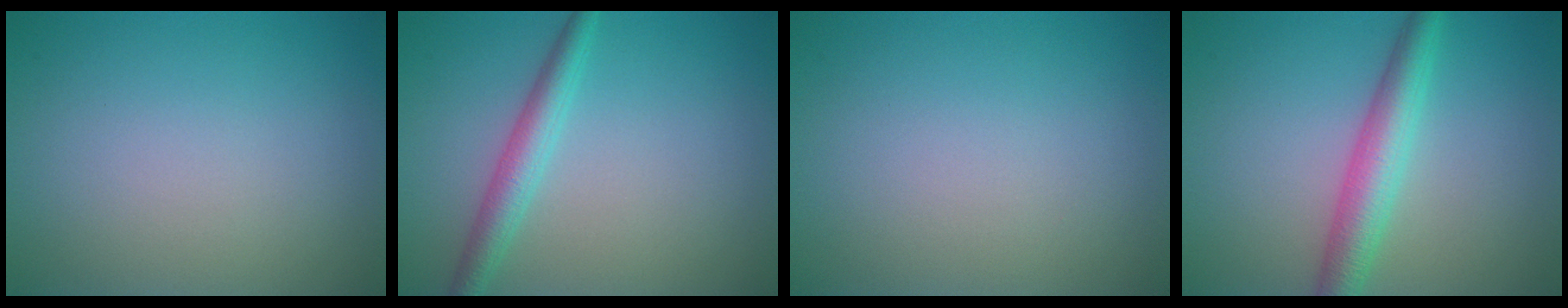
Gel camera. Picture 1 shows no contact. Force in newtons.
{"total": 2.9, "press": 2.9, "slide": 0.1}
{"total": 0.0}
{"total": 4.3, "press": 4.3, "slide": 0.1}